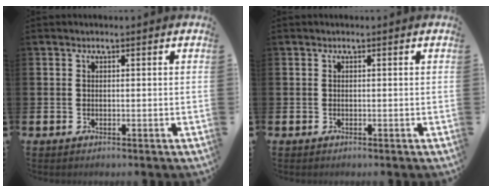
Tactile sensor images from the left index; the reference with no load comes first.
{"total": 0.0}